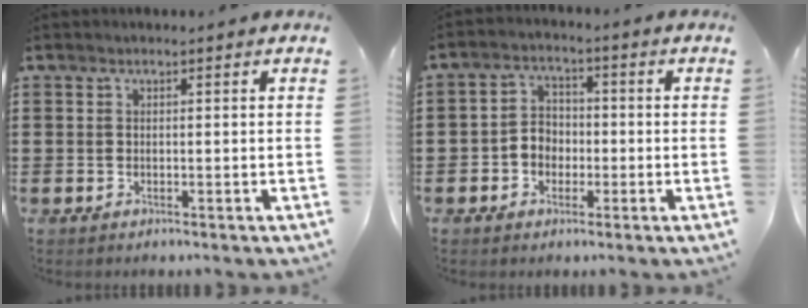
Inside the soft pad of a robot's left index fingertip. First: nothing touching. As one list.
[{"total": 3.7, "force": [-1.7, 3.0, 1.3], "torque": [-0.034, 0.009, -0.039]}]